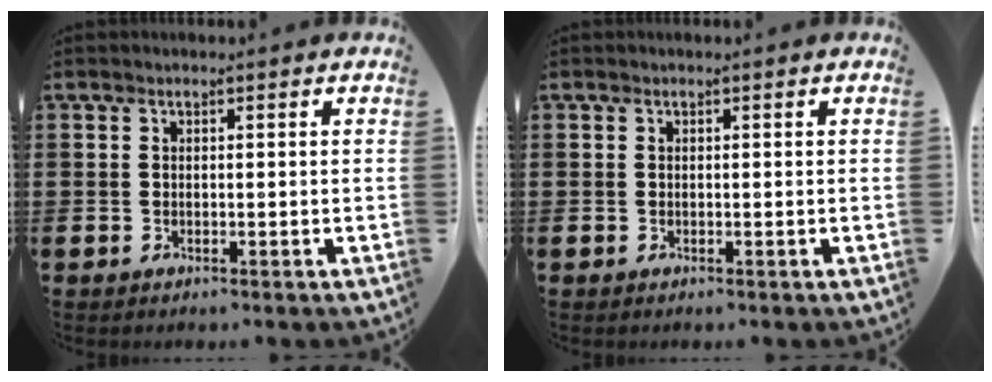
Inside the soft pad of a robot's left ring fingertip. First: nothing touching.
{"total": 0.0}